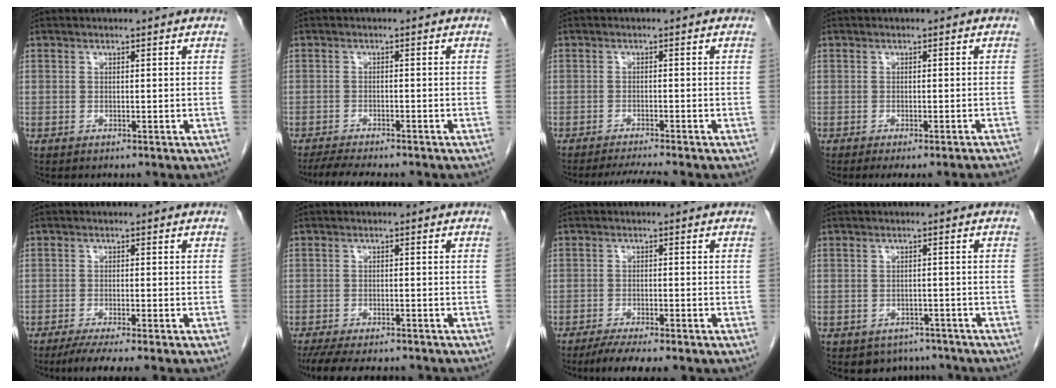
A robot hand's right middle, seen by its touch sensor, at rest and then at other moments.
{"total": 6.8, "force": [-5.9, 1.0, 3.3], "torque": [-0.051, -0.012, -0.090]}
{"total": 3.9, "force": [-3.5, -1.0, 1.4], "torque": [-0.026, -0.015, -0.057]}
{"total": 6.9, "force": [-6.4, -0.4, 2.6], "torque": [-0.018, -0.019, -0.074]}
{"total": 5.6, "force": [-4.1, -0.3, 3.7], "torque": [-0.054, -0.013, -0.067]}
{"total": 10.9, "force": [-9.3, 2.7, 4.9], "torque": [-0.084, -0.013, -0.131]}
{"total": 5.3, "force": [-4.0, 0.4, 3.4], "torque": [-0.056, -0.010, -0.062]}
{"total": 4.5, "force": [-3.7, 2.5, 0.0], "torque": [0.009, 0.008, -0.048]}